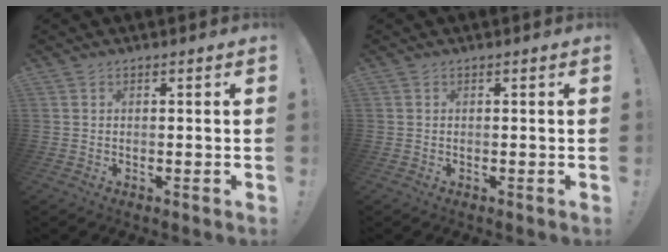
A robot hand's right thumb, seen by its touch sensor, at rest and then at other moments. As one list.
[{"total": 0.0}]